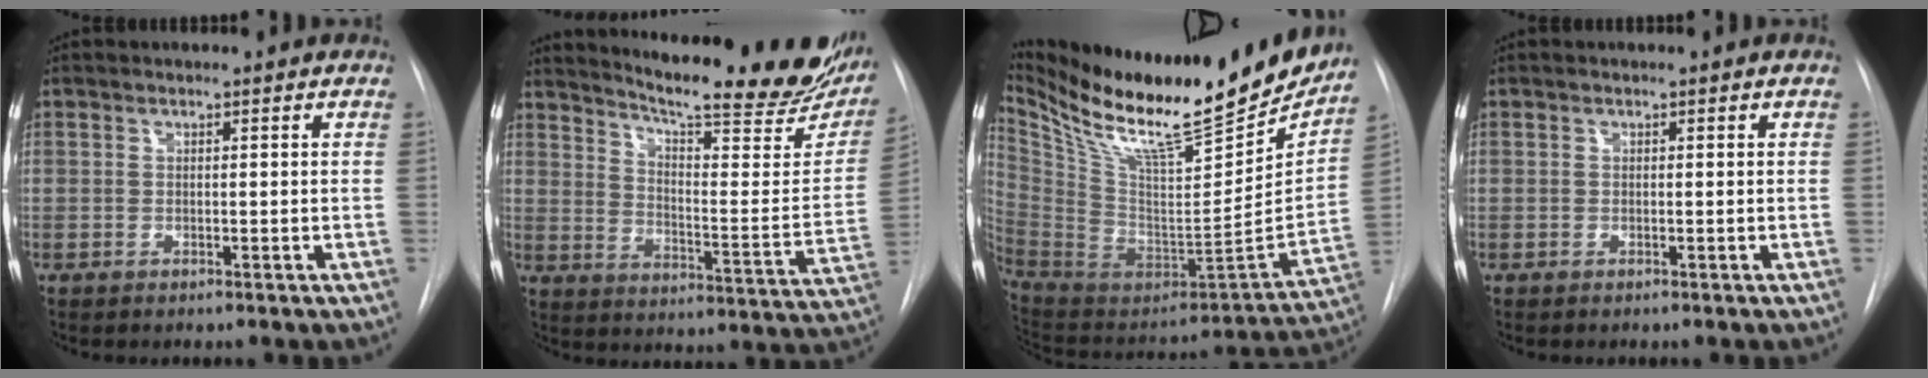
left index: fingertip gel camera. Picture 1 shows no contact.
{"total": 26.7, "force": [22.3, 3.6, 14.2], "torque": [-0.205, -0.085, 0.280]}
{"total": 29.7, "force": [24.4, 5.2, 16.1], "torque": [-0.281, -0.065, 0.379]}
{"total": 0.0}